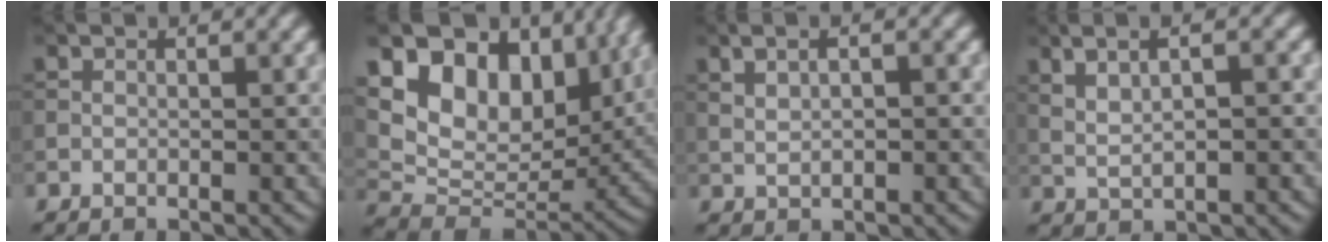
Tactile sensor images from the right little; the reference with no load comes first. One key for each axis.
{"total": 14.5, "fx": 6.9, "fy": 9.2, "fz": 8.8, "tx": -0.161, "ty": 0.024, "tz": 0.128}
{"total": 3.7, "fx": 1.4, "fy": 1.7, "fz": 3.0, "tx": -0.060, "ty": 0.020, "tz": 0.015}
{"total": 6.0, "fx": 2.2, "fy": 2.5, "fz": 4.9, "tx": -0.087, "ty": 0.030, "tz": 0.028}